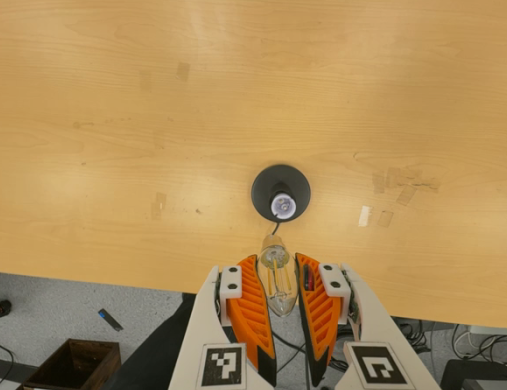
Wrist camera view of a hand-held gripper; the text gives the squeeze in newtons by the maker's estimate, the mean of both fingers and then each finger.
{"total": 21.6, "left": 27.0, "right": 16.3}